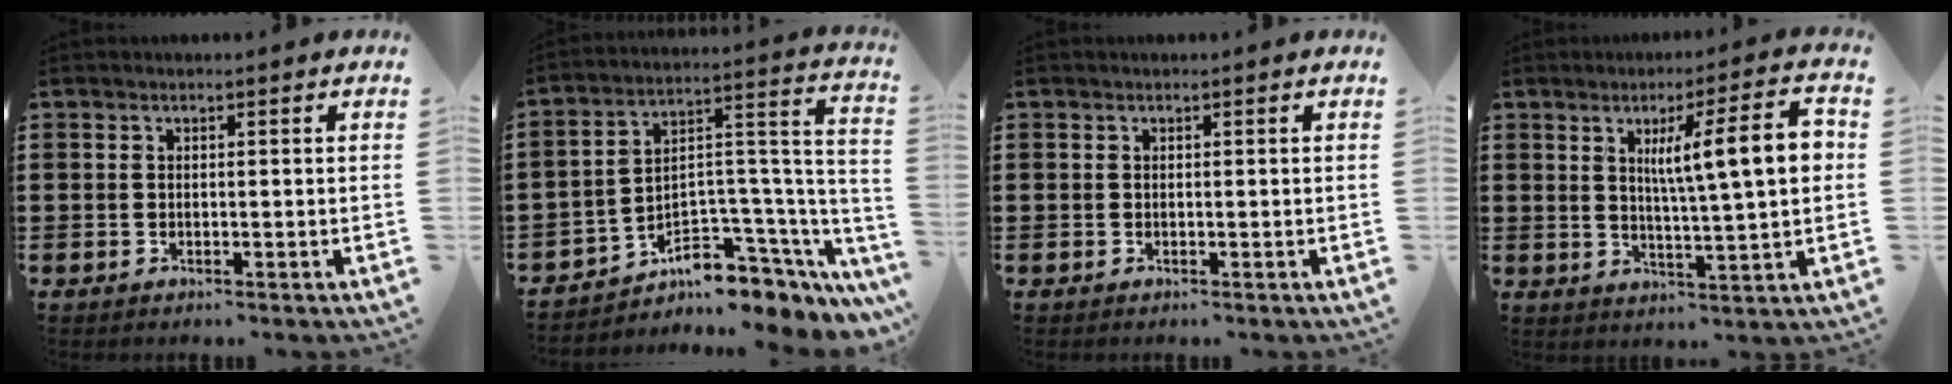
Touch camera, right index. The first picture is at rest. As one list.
[{"total": 4.8, "force": [-2.8, 2.9, 2.6], "torque": [-0.055, -0.021, -0.048]}, {"total": 0.0}, {"total": 10.7, "force": [2.6, 1.4, 10.3], "torque": [-0.171, 0.001, 0.032]}]